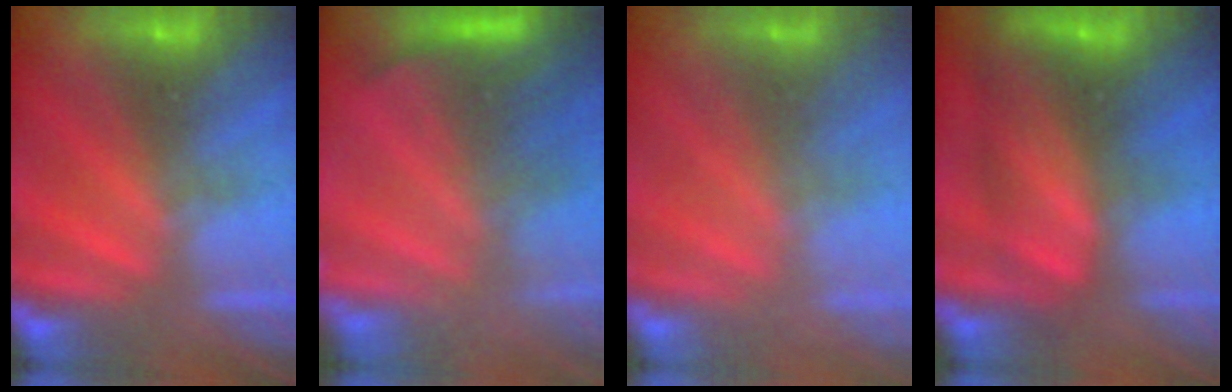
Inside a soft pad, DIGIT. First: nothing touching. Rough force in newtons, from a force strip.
{"total": 8.3}
{"total": 2.3}
{"total": 8.7}